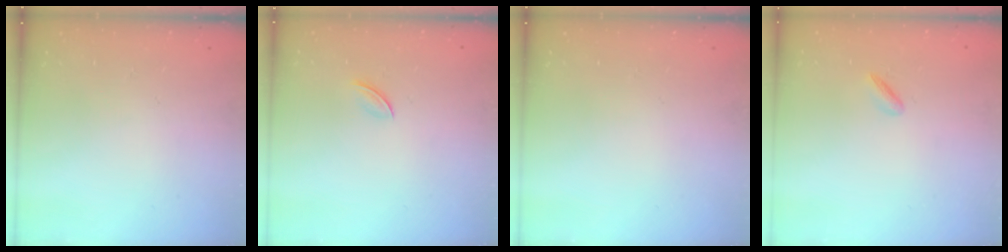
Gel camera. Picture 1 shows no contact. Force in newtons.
{"total": 2.8, "press": 2.7, "slide": 0.9}
{"total": 0.0}
{"total": 2.1, "press": 1.9, "slide": 0.8}